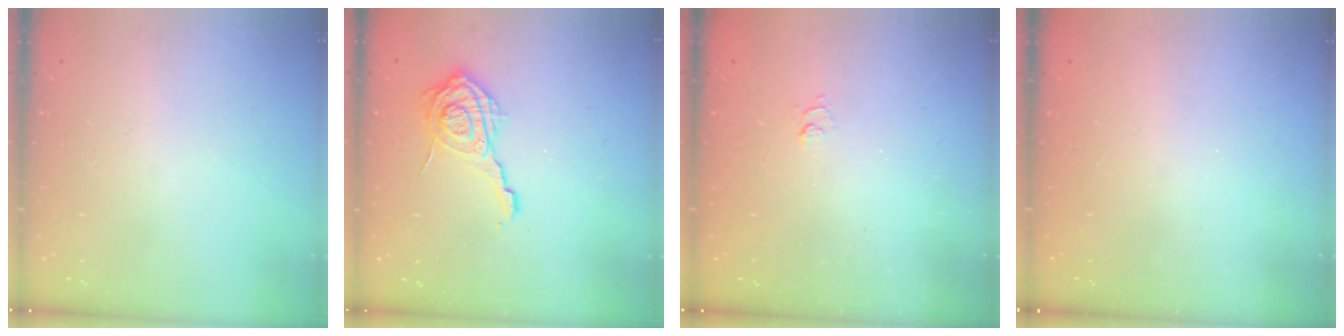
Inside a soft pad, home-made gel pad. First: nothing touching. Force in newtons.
{"total": 12.8, "press": 12.8, "slide": 0.9}
{"total": 1.9, "press": 1.5, "slide": 1.3}
{"total": 2.3, "press": 2.2, "slide": 0.8}